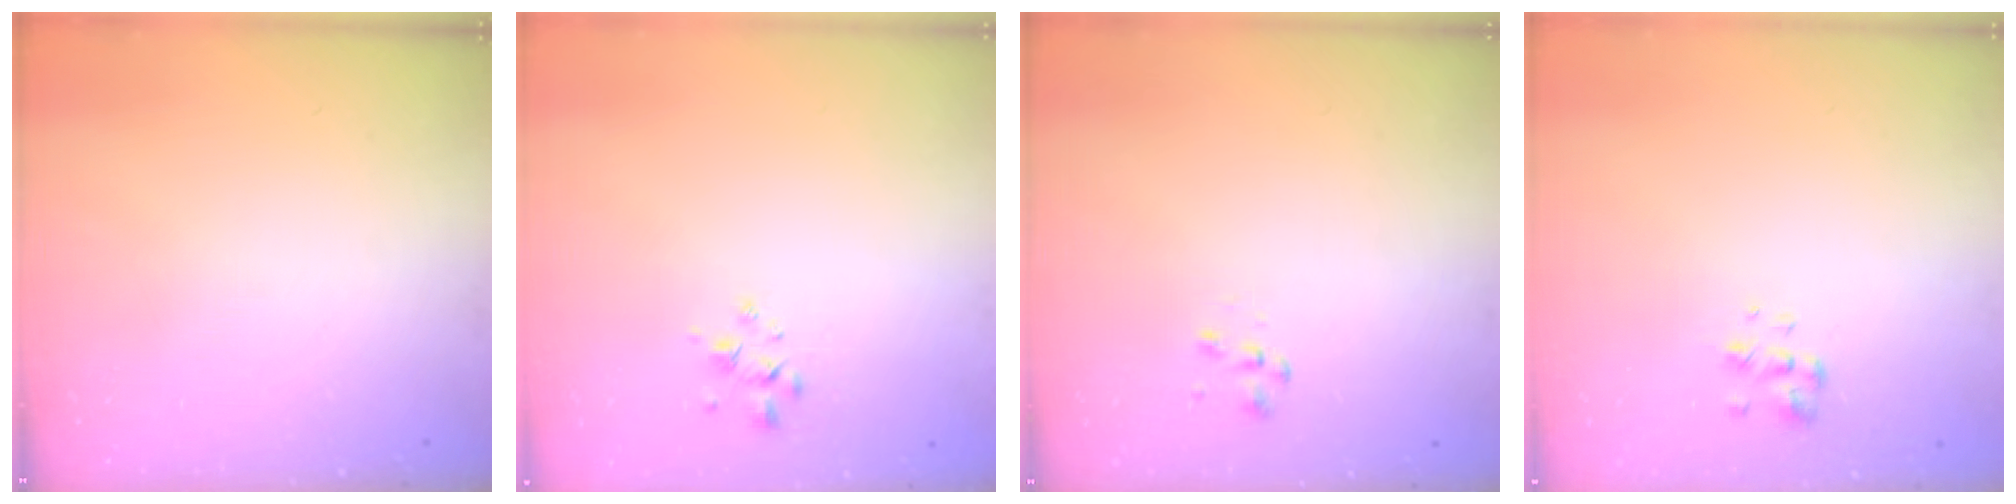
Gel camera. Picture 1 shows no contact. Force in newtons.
{"total": 2.6, "press": 2.5, "slide": 0.7}
{"total": 1.6, "press": 1.5, "slide": 0.4}
{"total": 2.2, "press": 2.1, "slide": 0.8}